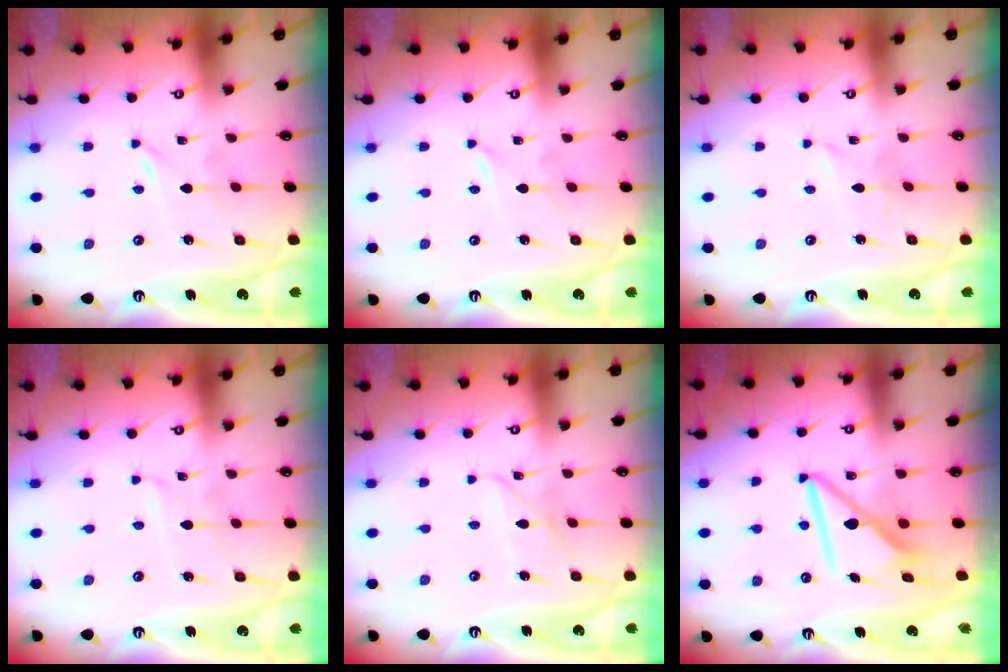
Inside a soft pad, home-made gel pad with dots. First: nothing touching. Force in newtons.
{"total": 0.0}
{"total": 1.6, "press": 1.6, "slide": 0.2}
{"total": 2.6, "press": 2.6, "slide": 0.3}
{"total": 3.9, "press": 3.9, "slide": 0.3}
{"total": 10.3, "press": 10.2, "slide": 1.1}